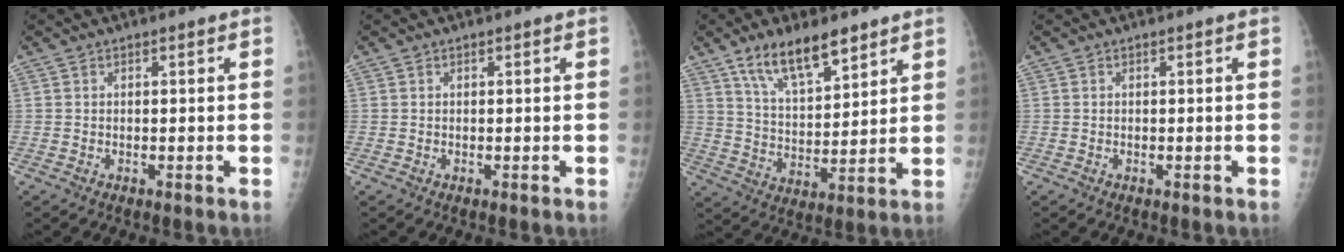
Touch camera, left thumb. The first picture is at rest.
{"total": 0.0}
{"total": 12.5, "force": [8.4, 4.7, 7.9], "torque": [-0.113, -0.046, 0.155]}
{"total": 0.0}